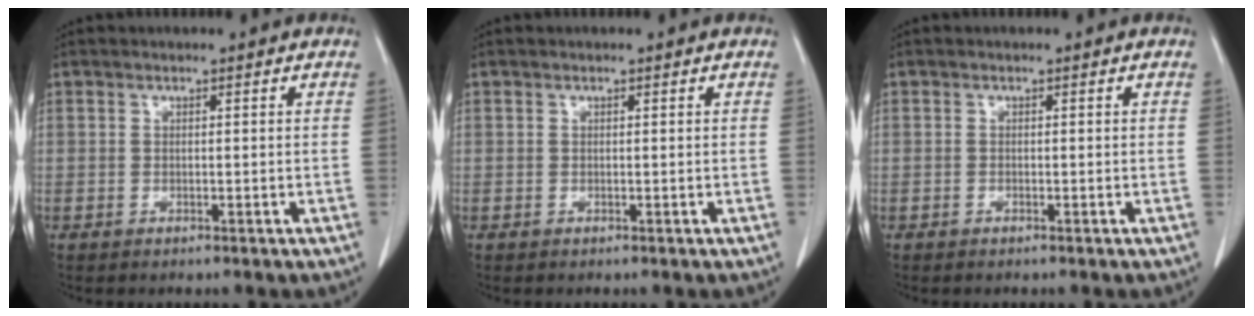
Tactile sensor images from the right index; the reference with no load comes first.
{"total": 0.0}
{"total": 0.0}